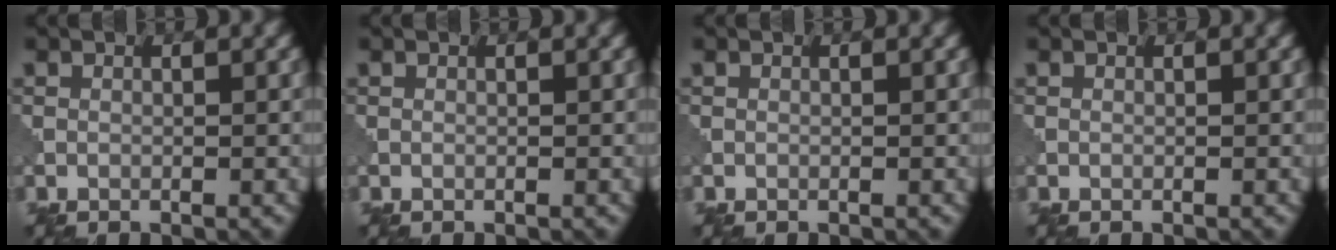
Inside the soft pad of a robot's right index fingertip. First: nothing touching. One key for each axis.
{"total": 0.0}
{"total": 0.0}
{"total": 0.0}